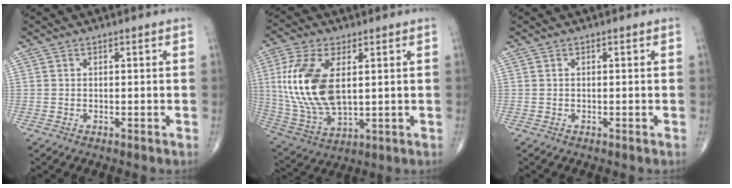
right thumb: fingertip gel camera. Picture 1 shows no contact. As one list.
[{"total": 16.6, "force": [2.8, 8.6, 13.9], "torque": [-0.297, -0.013, 0.063]}, {"total": 0.0}]